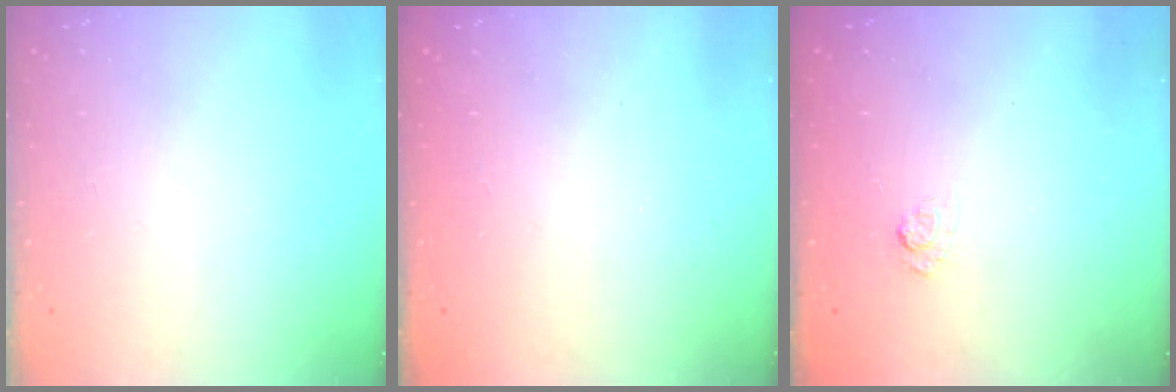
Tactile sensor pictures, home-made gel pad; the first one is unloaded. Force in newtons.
{"total": 2.2, "press": 2.1, "slide": 0.7}
{"total": 2.7, "press": 2.3, "slide": 1.5}